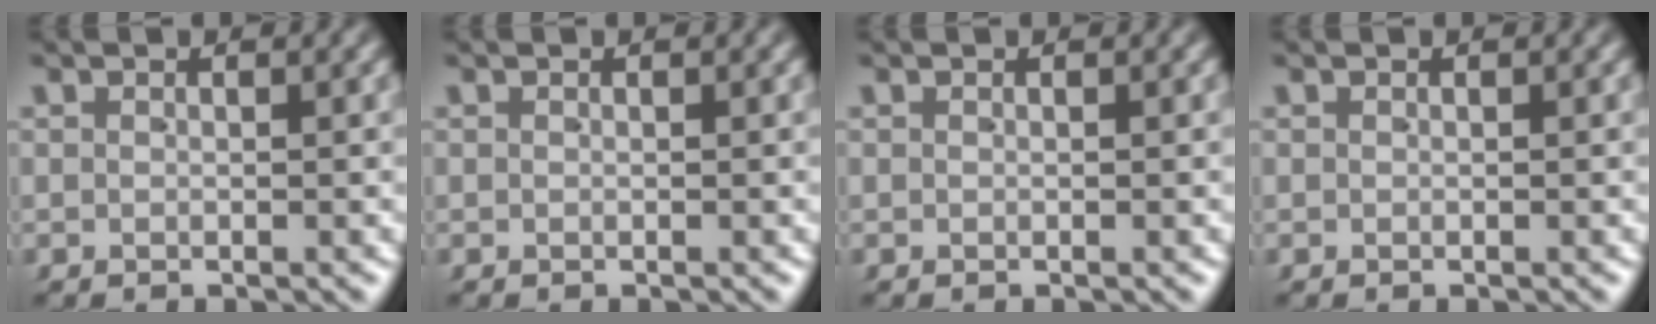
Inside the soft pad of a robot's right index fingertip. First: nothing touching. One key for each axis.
{"total": 0.0}
{"total": 0.0}
{"total": 0.0}